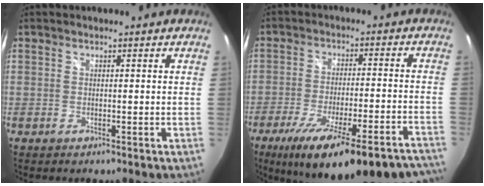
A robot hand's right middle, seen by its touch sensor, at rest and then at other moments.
{"total": 26.8, "force": [-20.9, 5.5, 15.8], "torque": [-0.255, -0.054, -0.288]}